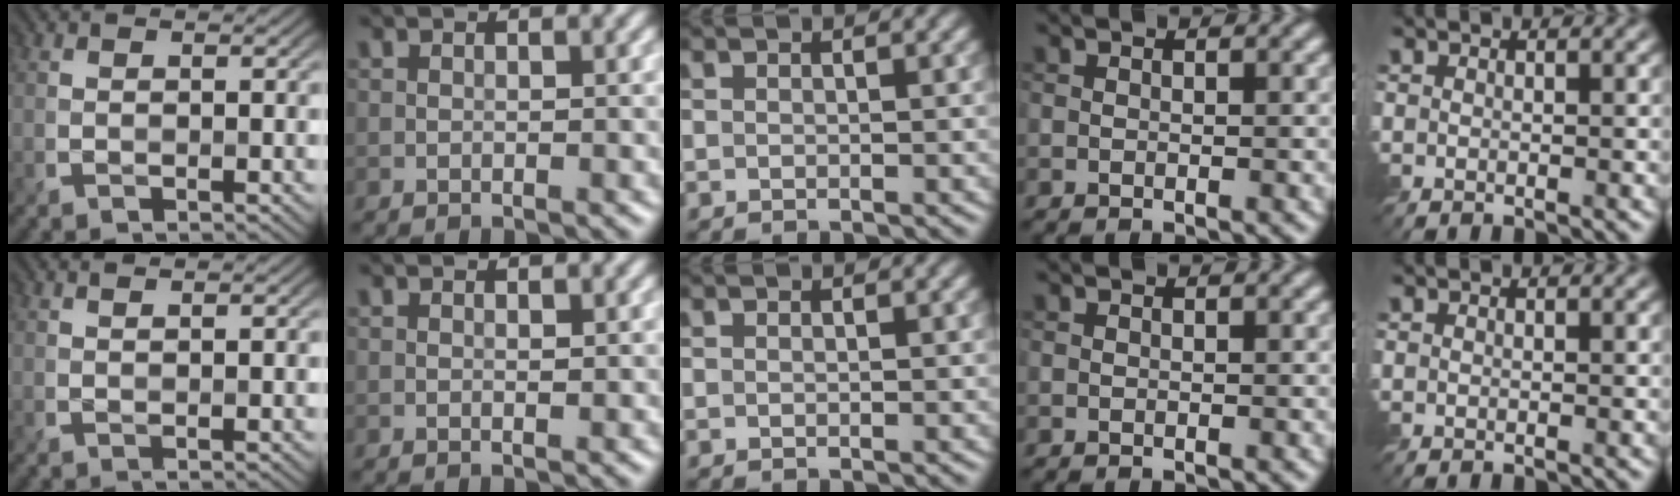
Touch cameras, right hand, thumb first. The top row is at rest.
{"thumb": {"total": 0.7, "force": [0.7, -0.1, 0.2], "torque": [-0.011, 0.001, 0.010]}}